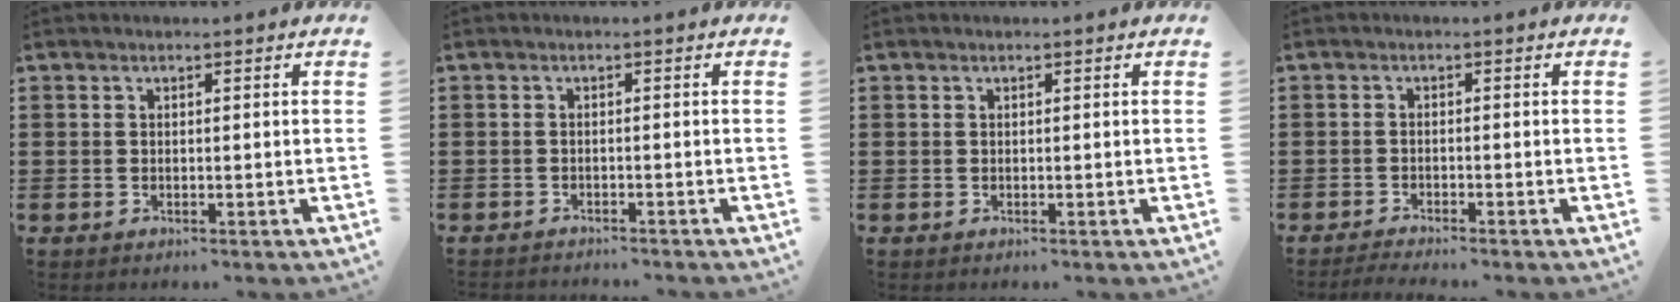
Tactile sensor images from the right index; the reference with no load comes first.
{"total": 1.0, "force": [-1.0, 0.0, 0.0], "torque": [-0.002, 0.001, -0.021]}
{"total": 0.0}
{"total": 1.5, "force": [-1.5, -0.1, 0.2], "torque": [-0.004, 0.002, -0.030]}